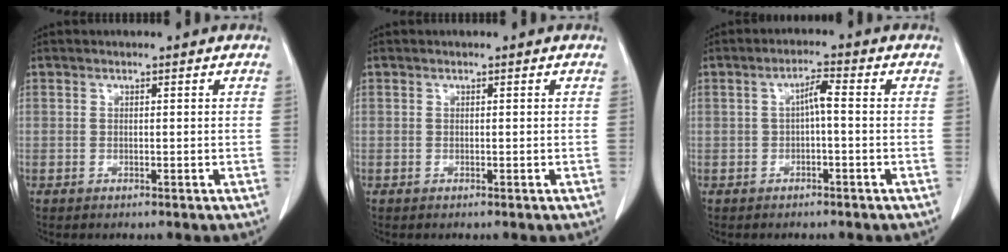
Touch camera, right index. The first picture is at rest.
{"total": 0.0}
{"total": 2.8, "force": [-0.2, 0.3, 2.7], "torque": [-0.051, 0.011, -0.001]}